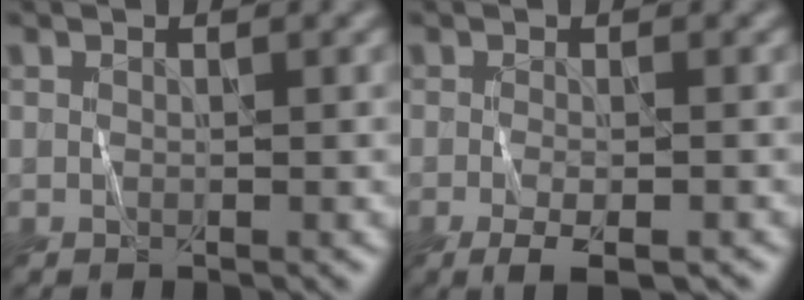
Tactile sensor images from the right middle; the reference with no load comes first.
{"total": 2.4, "force": [-1.4, 0.4, 1.9], "torque": [-0.038, -0.006, -0.024]}